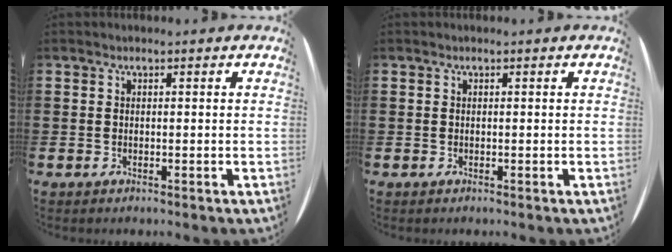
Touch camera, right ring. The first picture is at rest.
{"total": 0.0}